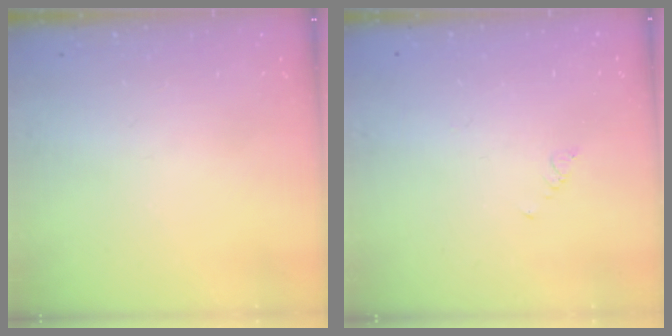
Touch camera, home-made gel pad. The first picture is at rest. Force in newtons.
{"total": 0.7, "press": 0.6, "slide": 0.2}